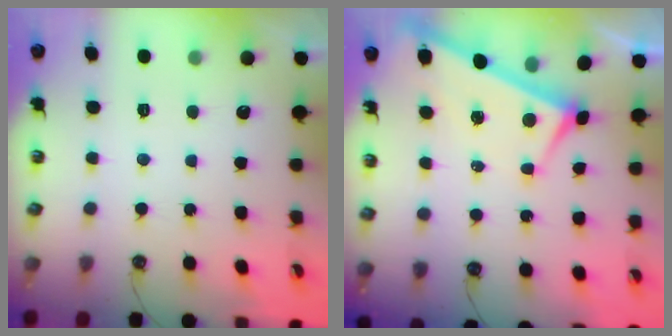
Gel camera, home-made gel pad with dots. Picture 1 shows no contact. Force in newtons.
{"total": 4.0, "press": 3.9, "slide": 0.7}